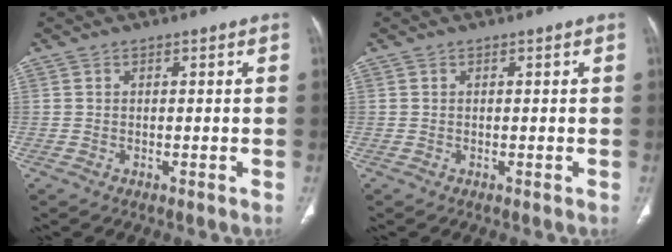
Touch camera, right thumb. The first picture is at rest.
{"total": 0.0}